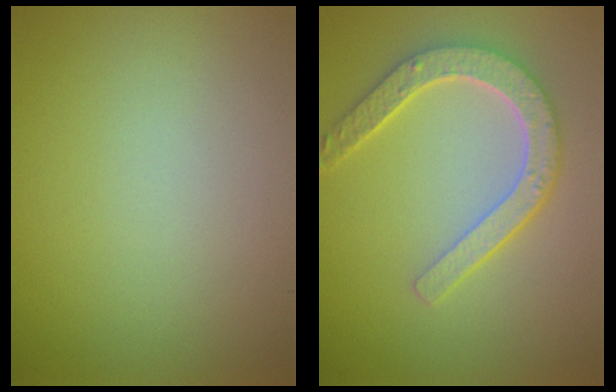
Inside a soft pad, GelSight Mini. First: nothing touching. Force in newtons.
{"total": 5.1, "press": 4.0, "slide": 3.2}